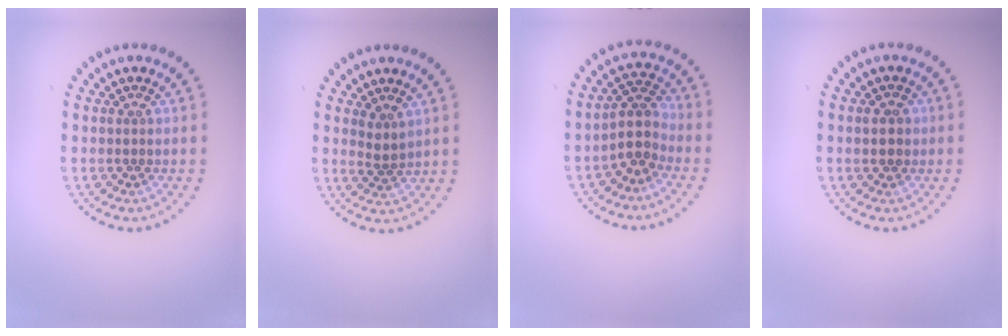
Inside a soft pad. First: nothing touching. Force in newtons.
{"total": 1.1, "press": 0.8, "slide": 0.8}
{"total": 2.9, "press": 2.3, "slide": 1.7}
{"total": 1.7, "press": 1.7, "slide": 0.4}